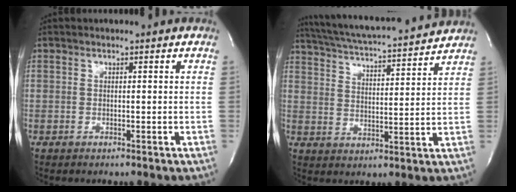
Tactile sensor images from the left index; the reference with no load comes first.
{"total": 17.1, "force": [15.8, 1.2, 6.6], "torque": [-0.119, 0.012, 0.235]}